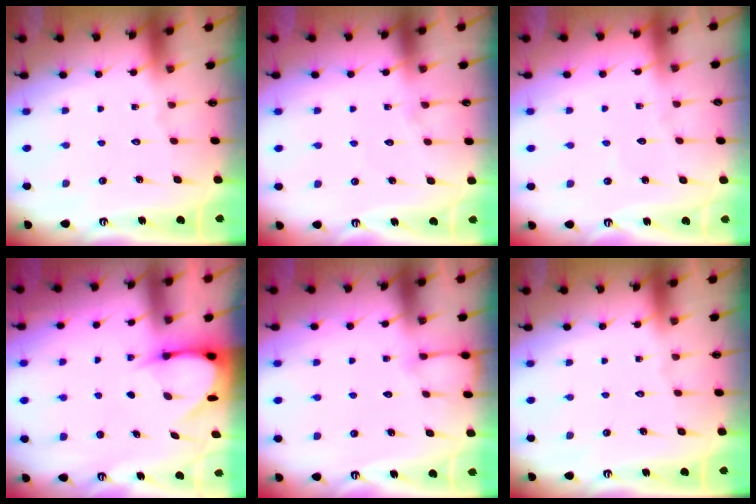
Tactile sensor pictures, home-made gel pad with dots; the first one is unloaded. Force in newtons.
{"total": 5.5, "press": 5.5, "slide": 0.4}
{"total": 2.4, "press": 2.4, "slide": 0.2}
{"total": 4.9, "press": 4.9, "slide": 0.3}
{"total": 5.7, "press": 5.7, "slide": 0.4}
{"total": 0.0}